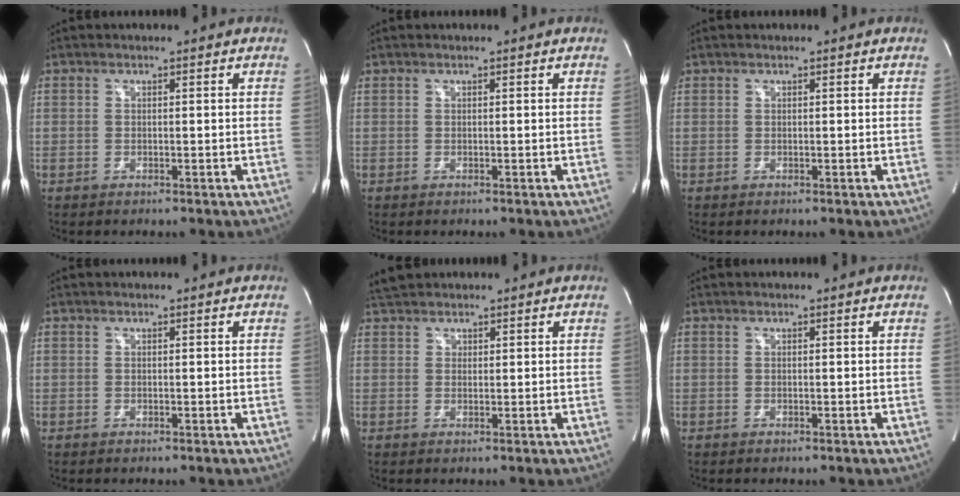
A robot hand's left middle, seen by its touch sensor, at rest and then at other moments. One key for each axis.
{"total": 0.0}
{"total": 0.0}
{"total": 0.0}
{"total": 2.7, "fx": 2.3, "fy": 1.3, "fz": 0.5, "tx": -0.012, "ty": 0.014, "tz": 0.042}
{"total": 0.0}